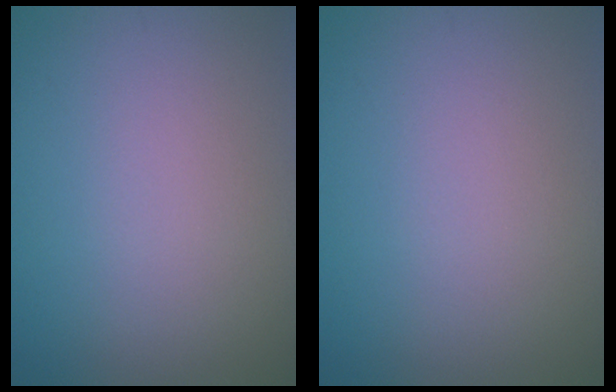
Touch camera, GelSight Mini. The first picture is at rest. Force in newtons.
{"total": 0.0}